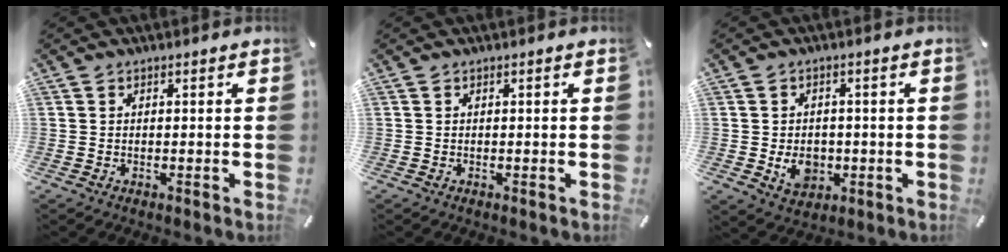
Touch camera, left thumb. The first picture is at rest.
{"total": 0.0}
{"total": 6.6, "force": [-1.1, 5.3, 3.7], "torque": [-0.062, 0.002, -0.018]}